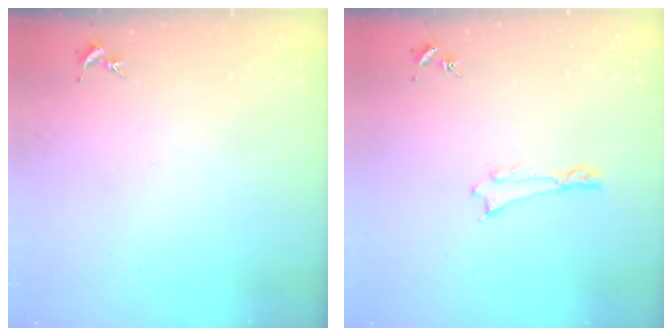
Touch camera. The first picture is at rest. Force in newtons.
{"total": 0.0}